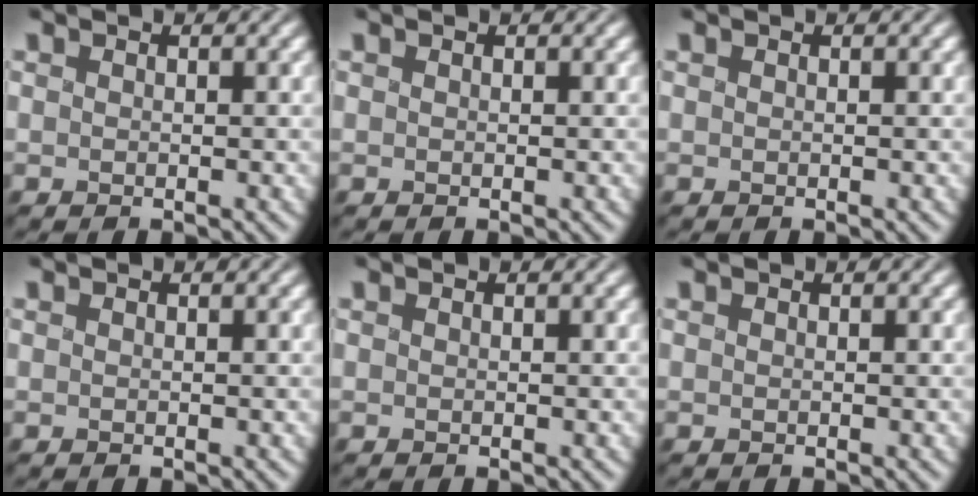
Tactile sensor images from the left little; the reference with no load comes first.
{"total": 0.0}
{"total": 0.0}
{"total": 0.0}
{"total": 0.0}
{"total": 0.0}